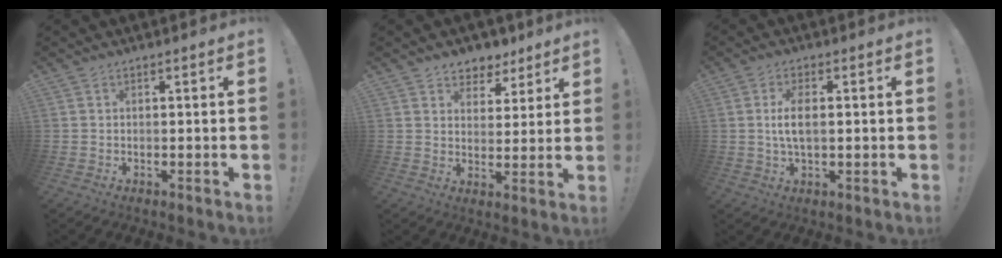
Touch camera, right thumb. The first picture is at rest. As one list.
[{"total": 6.6, "force": [4.7, 4.6, 0.9], "torque": [-0.002, -0.038, 0.090]}, {"total": 6.2, "force": [0.2, 2.7, 5.6], "torque": [-0.105, -0.002, 0.000]}]